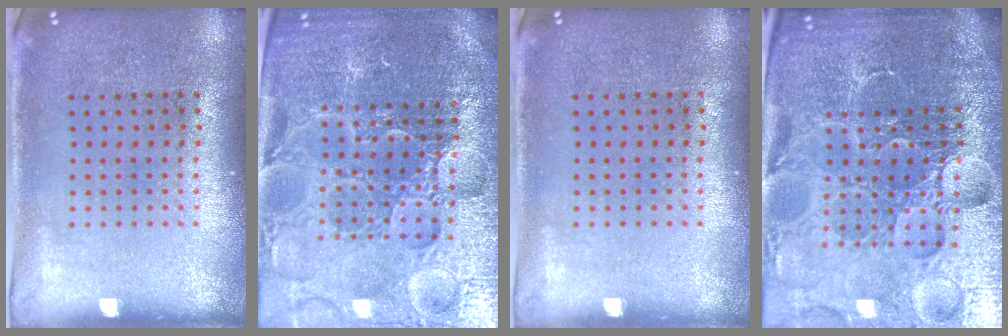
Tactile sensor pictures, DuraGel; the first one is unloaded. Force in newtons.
{"total": 5.8, "press": 5.3, "slide": 2.4}
{"total": 0.0}
{"total": 6.9, "press": 6.0, "slide": 3.2}